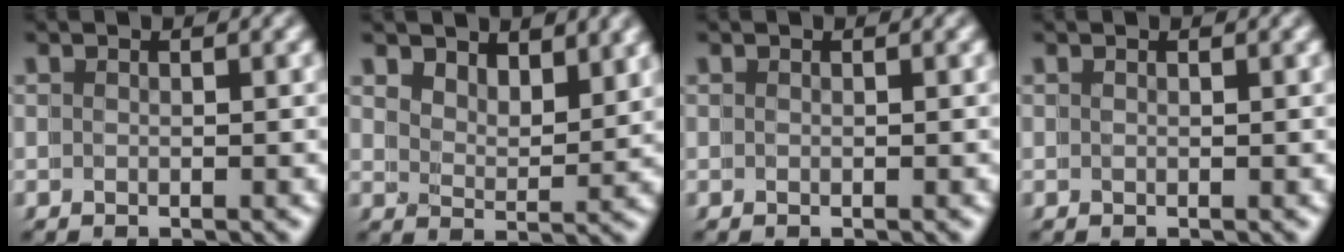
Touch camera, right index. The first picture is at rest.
{"total": 3.0, "force": [2.8, -0.8, -1.0], "torque": [0.013, -0.009, 0.050]}
{"total": 0.0}
{"total": 0.6, "force": [0.5, 0.3, -0.2], "torque": [0.004, 0.003, 0.003]}